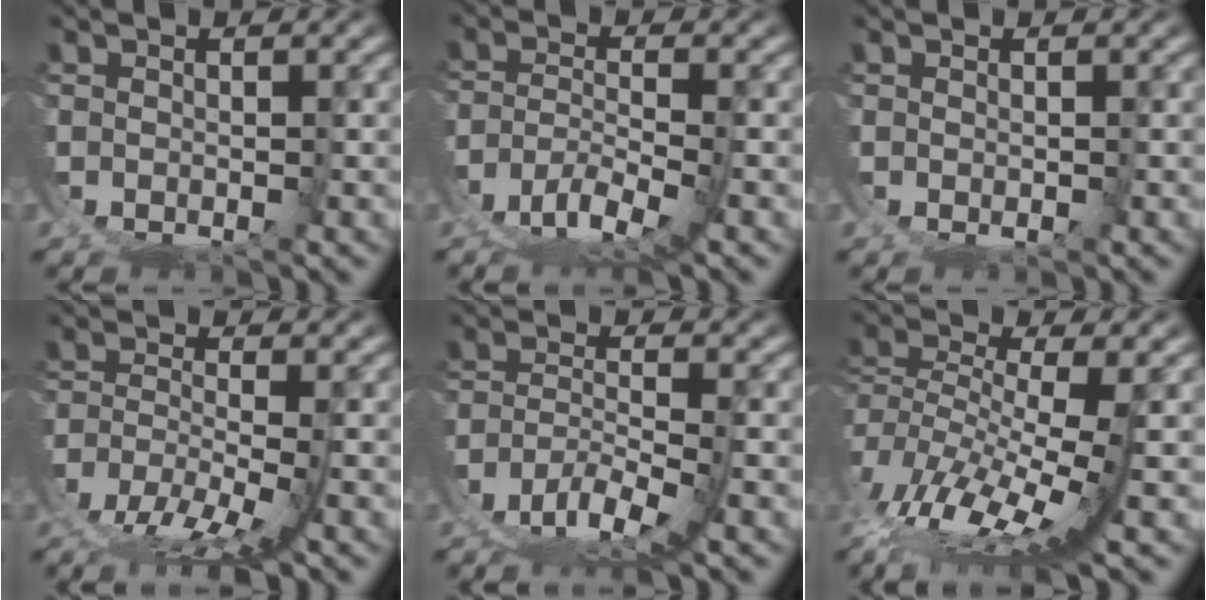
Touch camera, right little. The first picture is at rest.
{"total": 4.8, "force": [-2.6, 1.1, 3.9], "torque": [-0.057, -0.016, -0.036]}
{"total": 0.8, "force": [-0.1, 0.6, 0.4], "torque": [-0.009, -0.006, 0.000]}
{"total": 5.1, "force": [-3.2, 1.0, 3.8], "torque": [-0.059, -0.018, -0.046]}
{"total": 5.0, "force": [-2.6, 1.3, 4.1], "torque": [-0.064, -0.019, -0.034]}
{"total": 6.6, "force": [-2.4, 2.3, 5.7], "torque": [-0.125, -0.041, -0.021]}